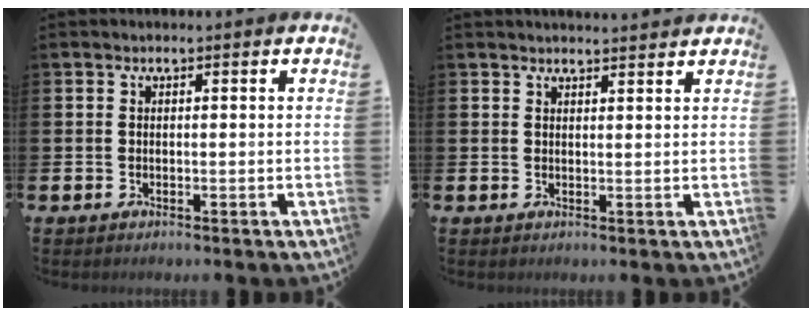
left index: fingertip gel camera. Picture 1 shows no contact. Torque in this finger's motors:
{"motor_torque": [0.25, -0.38, 0.00, 0.00]}